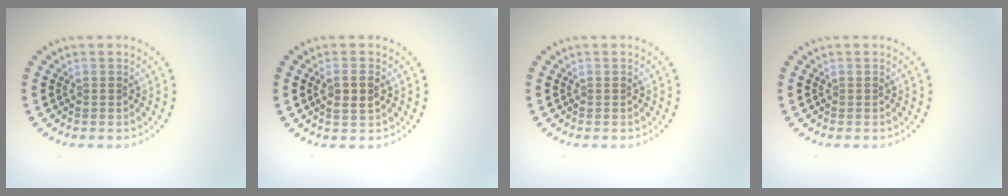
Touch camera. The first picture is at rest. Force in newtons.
{"total": 2.2, "press": 2.2, "slide": 0.4}
{"total": 0.0}
{"total": 0.0}